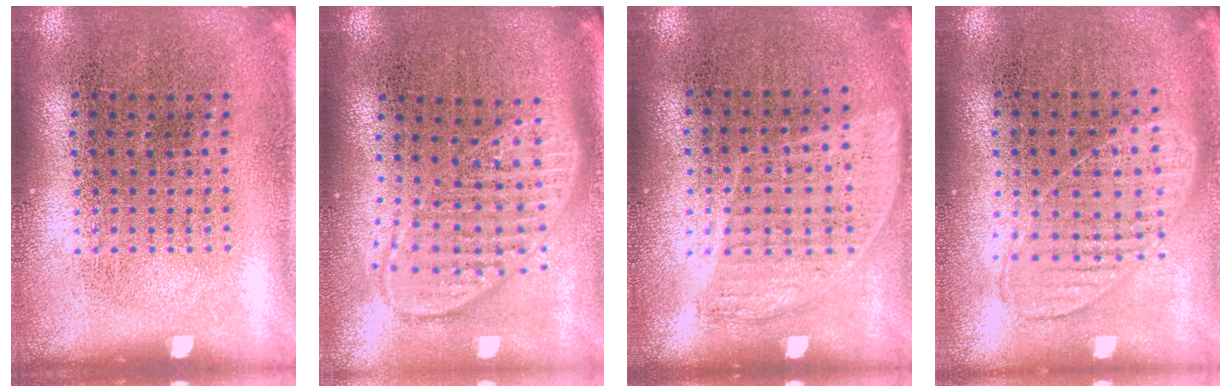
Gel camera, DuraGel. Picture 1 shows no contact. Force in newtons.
{"total": 1.8, "press": 1.5, "slide": 1.0}
{"total": 0.9, "press": 0.8, "slide": 0.4}
{"total": 0.9, "press": 0.9, "slide": 0.4}